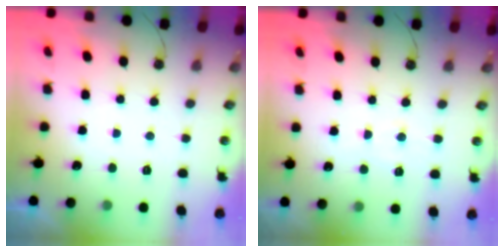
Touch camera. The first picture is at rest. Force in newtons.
{"total": 5.5, "press": 5.5, "slide": 0.5}